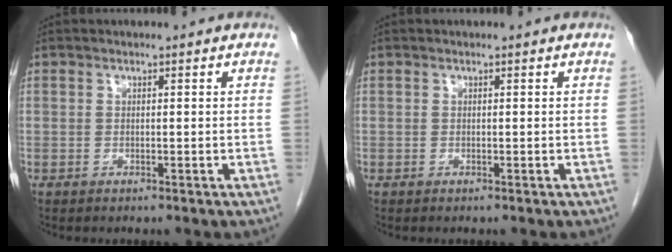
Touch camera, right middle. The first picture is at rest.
{"total": 0.0}